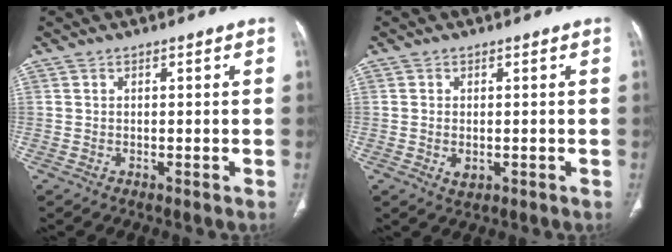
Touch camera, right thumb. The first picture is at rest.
{"total": 2.2, "force": [-0.4, 1.4, 1.6], "torque": [-0.029, -0.002, -0.002]}